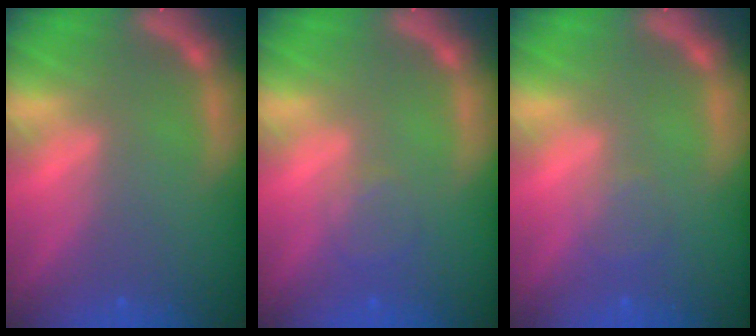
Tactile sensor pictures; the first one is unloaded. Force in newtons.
{"total": 2.0}
{"total": 1.5}